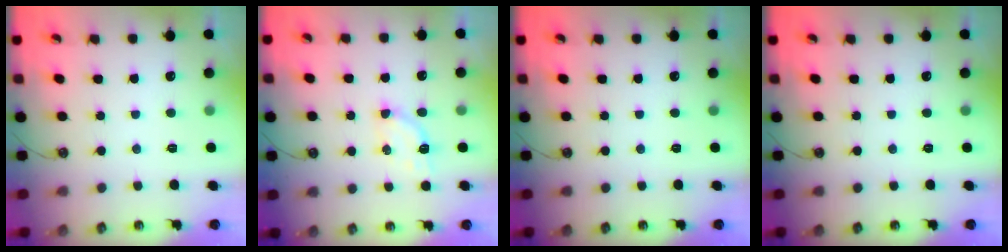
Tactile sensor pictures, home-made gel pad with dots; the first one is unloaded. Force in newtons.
{"total": 3.8, "press": 3.8, "slide": 0.5}
{"total": 0.0}
{"total": 0.0}